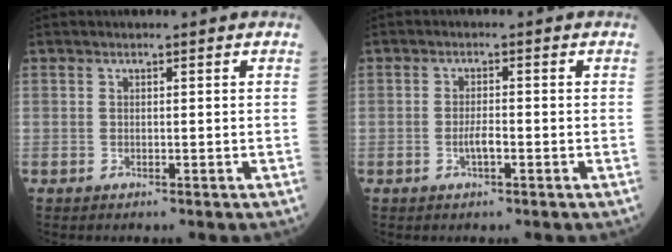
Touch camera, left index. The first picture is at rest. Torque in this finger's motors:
{"motor_torque": [0.48, 0.28, 0.03, 0.02]}